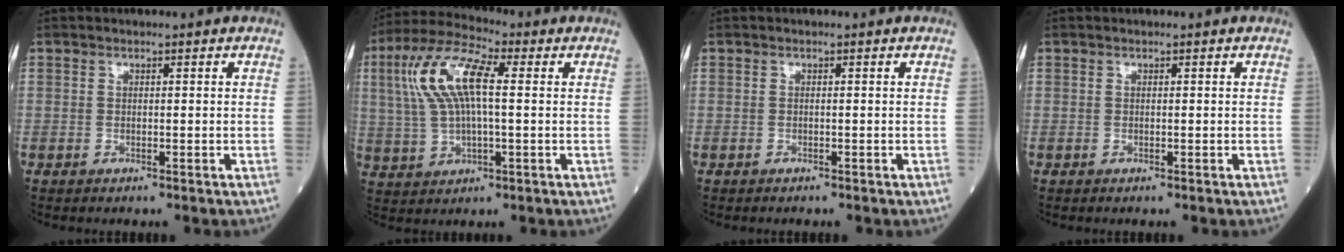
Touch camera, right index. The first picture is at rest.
{"total": 11.6, "force": [2.3, 3.4, 10.8], "torque": [-0.243, 0.025, 0.043]}
{"total": 0.0}
{"total": 0.0}